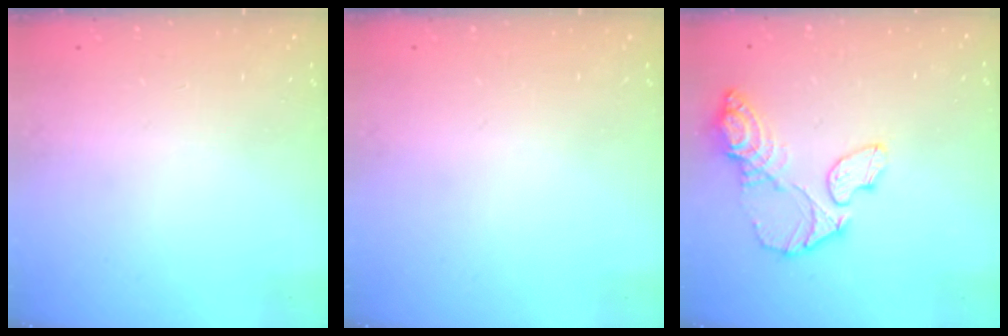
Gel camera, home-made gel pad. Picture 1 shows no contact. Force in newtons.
{"total": 0.0}
{"total": 11.4, "press": 11.4, "slide": 1.1}